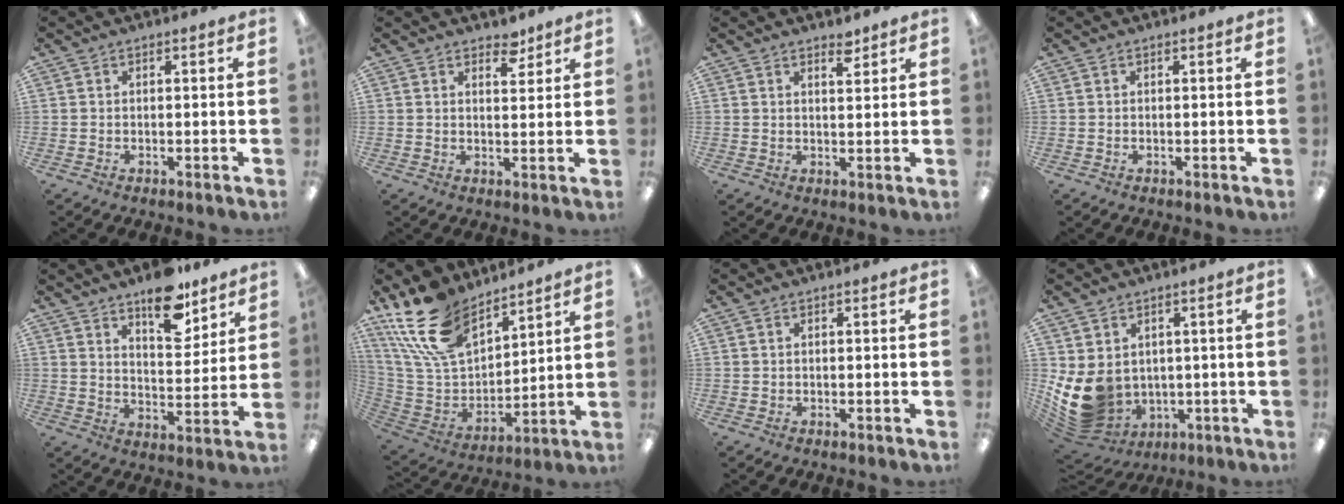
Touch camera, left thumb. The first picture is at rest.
{"total": 4.2, "force": [3.4, 1.9, 1.4], "torque": [-0.002, -0.023, 0.057]}
{"total": 3.2, "force": [2.7, 1.0, 1.4], "torque": [-0.007, -0.017, 0.043]}
{"total": 0.0}
{"total": 12.6, "force": [9.7, 5.2, 6.2], "torque": [-0.069, -0.066, 0.167]}
{"total": 19.9, "force": [13.6, 10.3, 10.3], "torque": [-0.231, -0.066, 0.253]}
{"total": 0.0}
{"total": 11.0, "force": [0.4, 9.3, 5.8], "torque": [-0.140, -0.017, 0.019]}